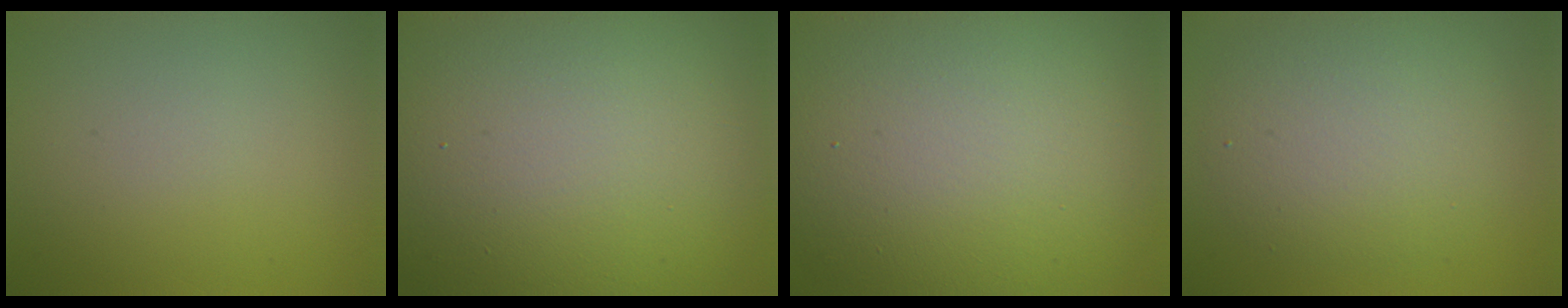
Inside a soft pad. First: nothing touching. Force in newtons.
{"total": 20.4, "press": 20.3, "slide": 1.5}
{"total": 17.0, "press": 17.0, "slide": 1.0}
{"total": 5.3, "press": 5.2, "slide": 0.5}